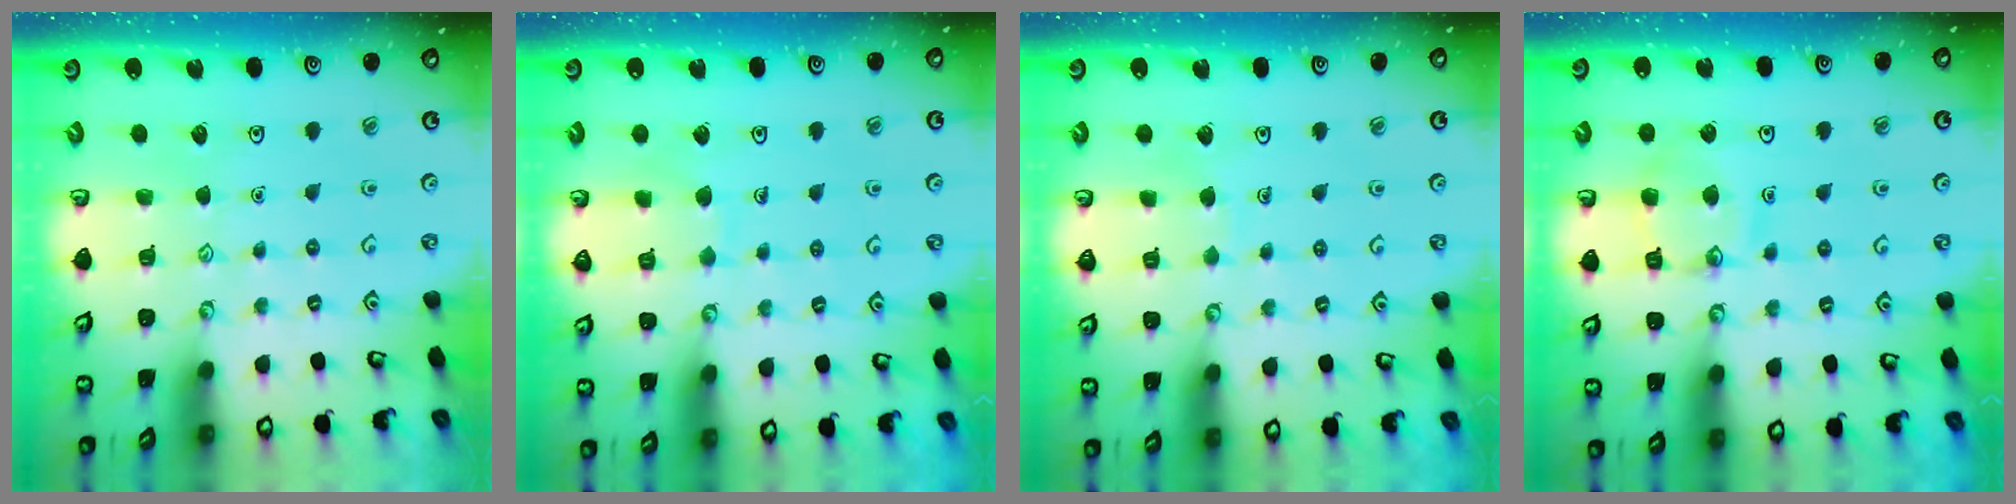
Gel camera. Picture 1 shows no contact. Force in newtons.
{"total": 5.9, "press": 5.9, "slide": 0.3}
{"total": 2.2, "press": 2.2, "slide": 0.1}
{"total": 12.2, "press": 12.1, "slide": 1.1}